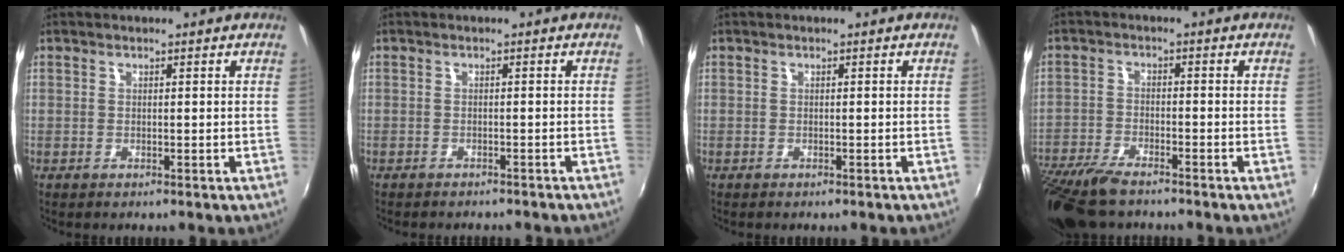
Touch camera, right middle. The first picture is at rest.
{"total": 5.1, "force": [-4.6, 1.1, 1.9], "torque": [-0.047, -0.012, -0.061]}
{"total": 1.0, "force": [-0.8, 0.1, 0.5], "torque": [-0.010, -0.003, -0.011]}
{"total": 12.3, "force": [-10.1, 3.5, 6.2], "torque": [-0.153, -0.033, -0.190]}